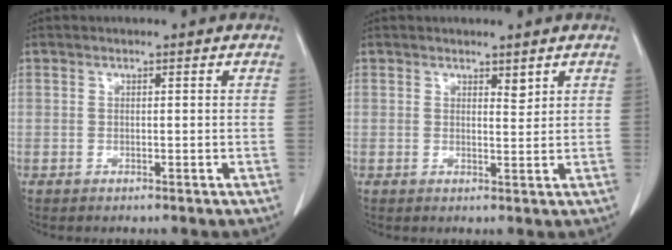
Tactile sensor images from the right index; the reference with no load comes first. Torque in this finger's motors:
{"motor_torque": [-0.07, 0.17, -0.02, -0.01]}